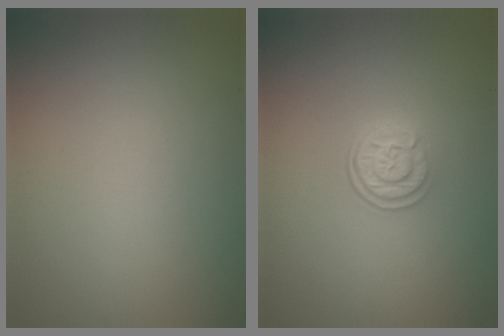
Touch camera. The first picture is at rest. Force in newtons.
{"total": 2.8, "press": 2.4, "slide": 1.4}